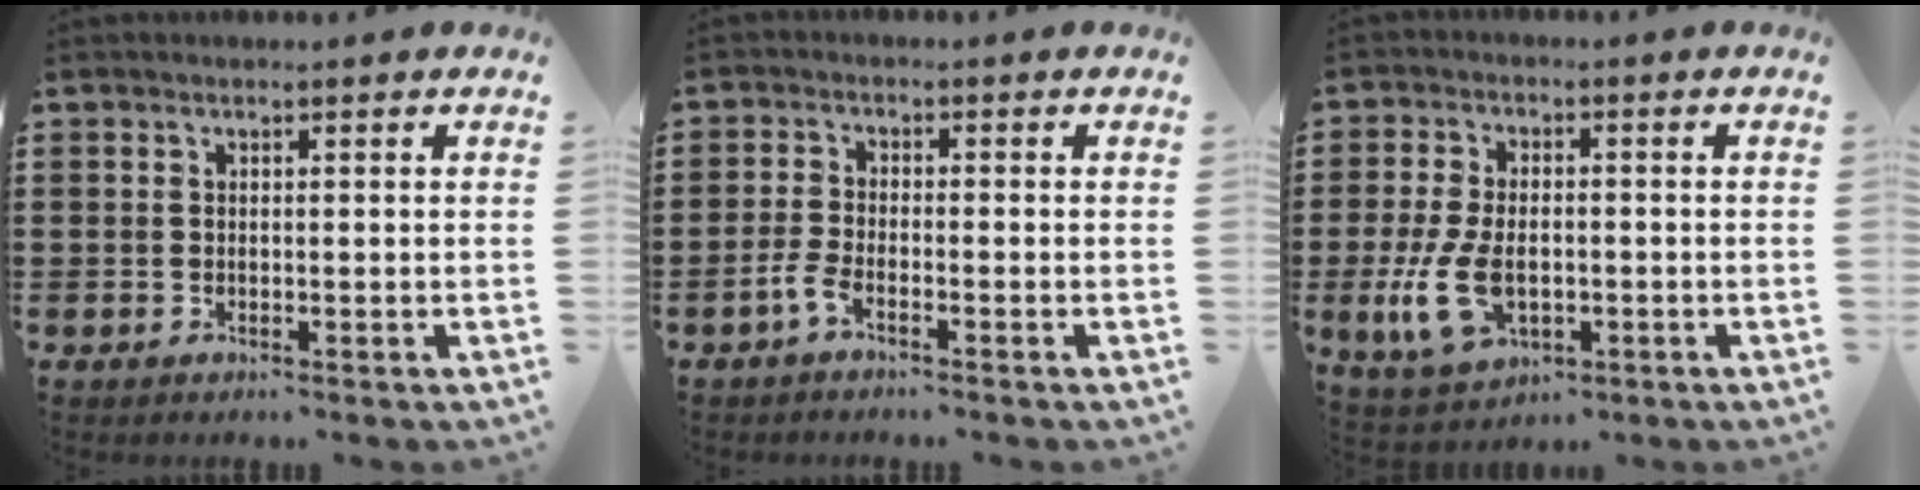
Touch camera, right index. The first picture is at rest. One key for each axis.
{"total": 2.7, "fx": -1.8, "fy": 0.5, "fz": 2.0, "tx": -0.057, "ty": -0.005, "tz": -0.040}
{"total": 9.1, "fx": -2.1, "fy": 5.3, "fz": 7.1, "tx": -0.173, "ty": -0.005, "tz": -0.043}